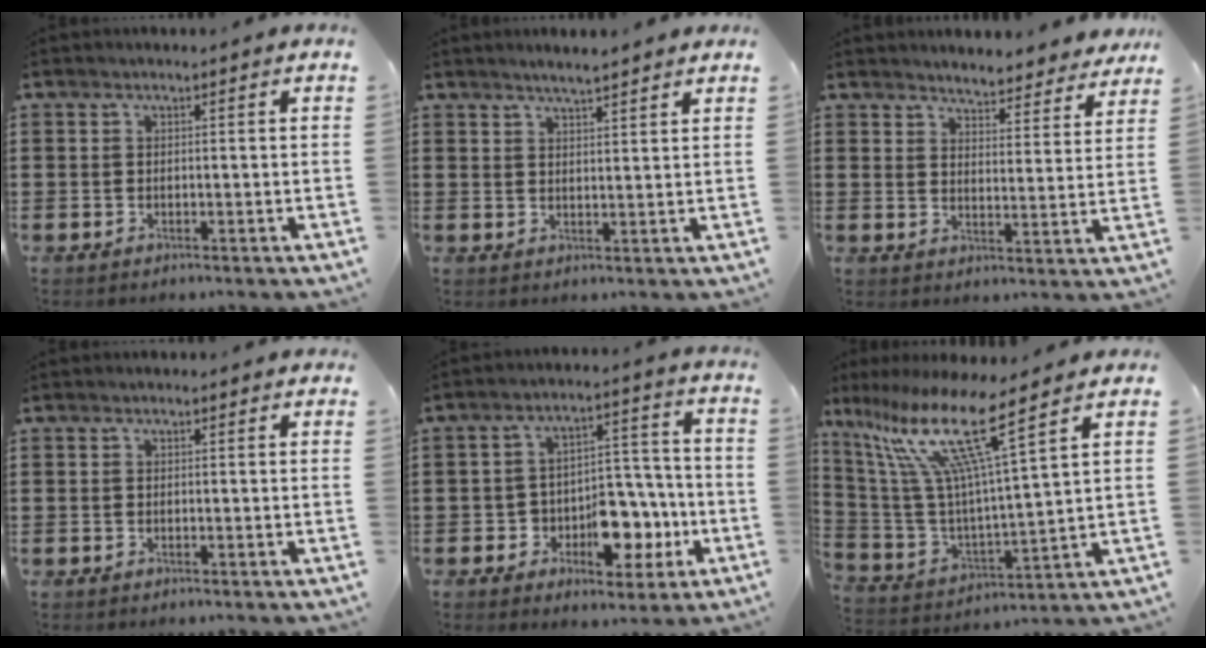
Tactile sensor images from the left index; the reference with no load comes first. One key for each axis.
{"total": 2.6, "fx": 2.5, "fy": 0.0, "fz": 0.7, "tx": -0.020, "ty": -0.001, "tz": 0.045}
{"total": 4.4, "fx": 4.4, "fy": 0.2, "fz": 0.0, "tx": -0.014, "ty": -0.026, "tz": 0.075}
{"total": 0.0}
{"total": 8.8, "fx": -3.2, "fy": 6.5, "fz": 5.0, "tx": -0.066, "ty": 0.019, "tz": -0.053}
{"total": 14.1, "fx": 9.1, "fy": 1.2, "fz": 10.7, "tx": -0.248, "ty": -0.061, "tz": 0.141}